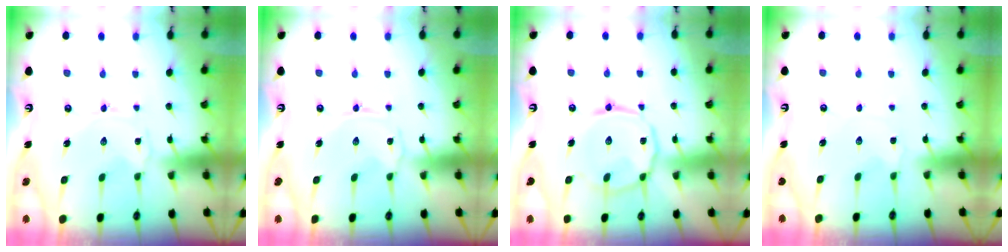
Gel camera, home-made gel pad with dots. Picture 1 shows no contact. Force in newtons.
{"total": 0.6, "press": 0.6, "slide": 0.0}
{"total": 10.6, "press": 10.6, "slide": 0.9}
{"total": 1.4, "press": 1.4, "slide": 0.4}